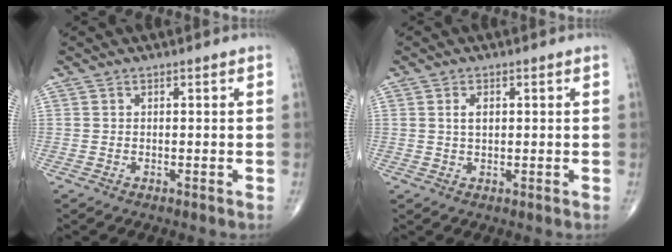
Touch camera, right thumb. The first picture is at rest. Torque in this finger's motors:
{"motor_torque": [-0.01, 1.08, 0.46, 0.29, 0.00]}